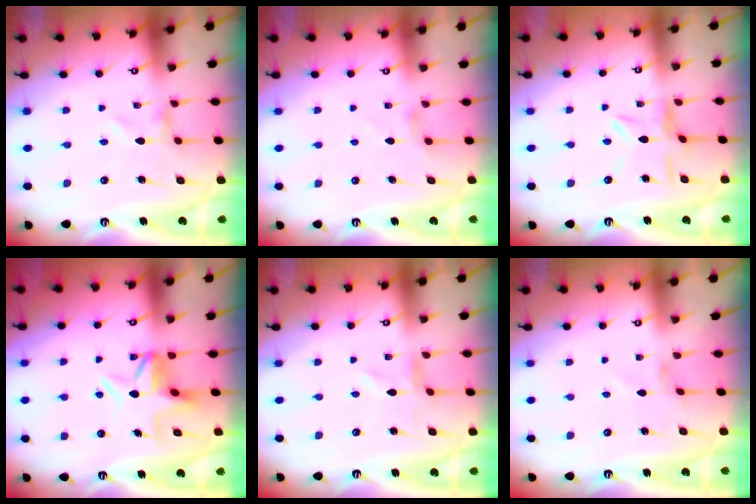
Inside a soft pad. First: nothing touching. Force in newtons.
{"total": 1.8, "press": 1.8, "slide": 0.4}
{"total": 6.3, "press": 6.2, "slide": 0.6}
{"total": 6.6, "press": 6.6, "slide": 0.7}
{"total": 0.9, "press": 0.9, "slide": 0.1}
{"total": 1.0, "press": 1.0, "slide": 0.2}